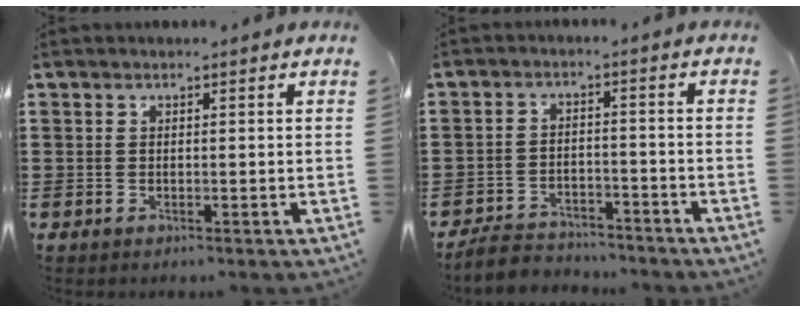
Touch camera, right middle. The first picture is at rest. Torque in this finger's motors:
{"motor_torque": [0.92, -0.18, 0.00, 0.00]}